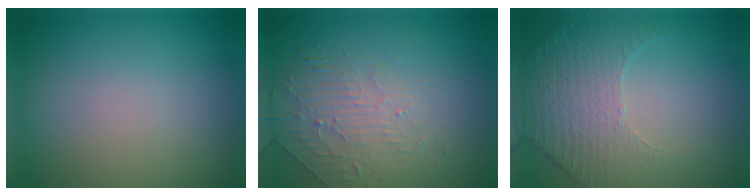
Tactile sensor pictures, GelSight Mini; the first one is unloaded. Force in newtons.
{"total": 2.2, "press": 1.5, "slide": 1.7}
{"total": 5.2, "press": 3.4, "slide": 4.0}